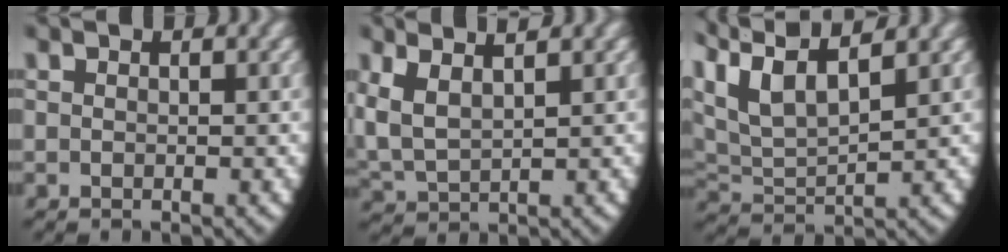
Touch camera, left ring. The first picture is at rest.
{"total": 6.0, "force": [1.6, 4.5, 3.6], "torque": [-0.112, -0.012, 0.036]}
{"total": 8.4, "force": [3.3, 5.8, 5.2], "torque": [-0.141, -0.019, 0.057]}